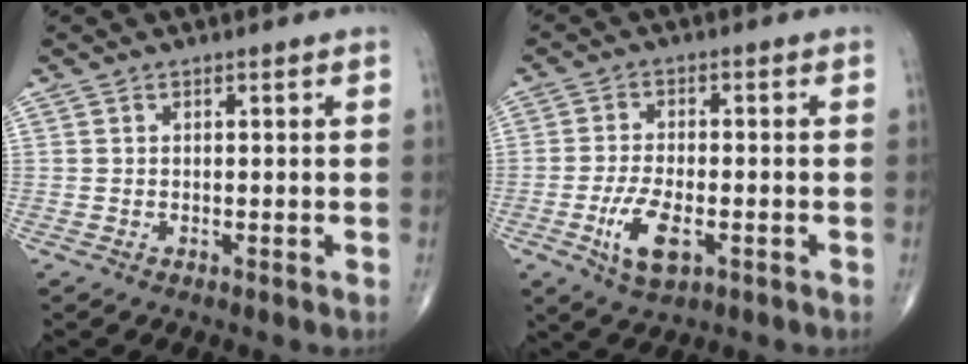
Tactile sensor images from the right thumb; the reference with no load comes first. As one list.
[{"total": 7.7, "force": [-2.7, 3.3, 6.3], "torque": [-0.124, 0.004, -0.047]}]